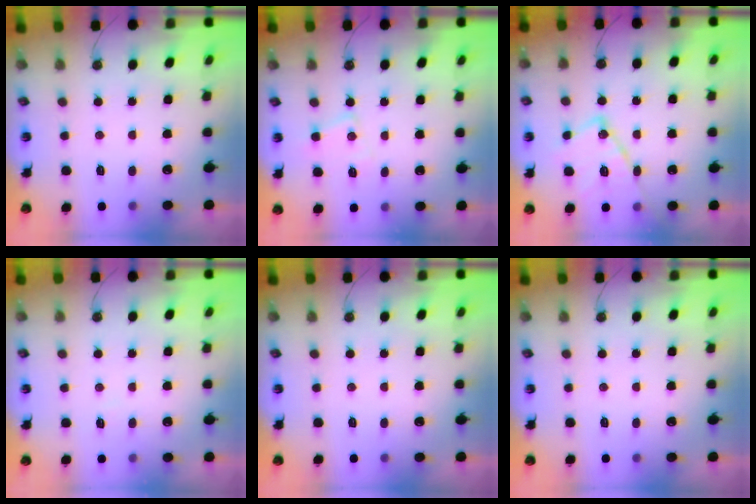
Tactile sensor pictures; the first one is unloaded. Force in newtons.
{"total": 8.5, "press": 8.5, "slide": 0.6}
{"total": 17.3, "press": 17.2, "slide": 1.6}
{"total": 3.8, "press": 3.7, "slide": 0.5}
{"total": 0.0}
{"total": 0.0}